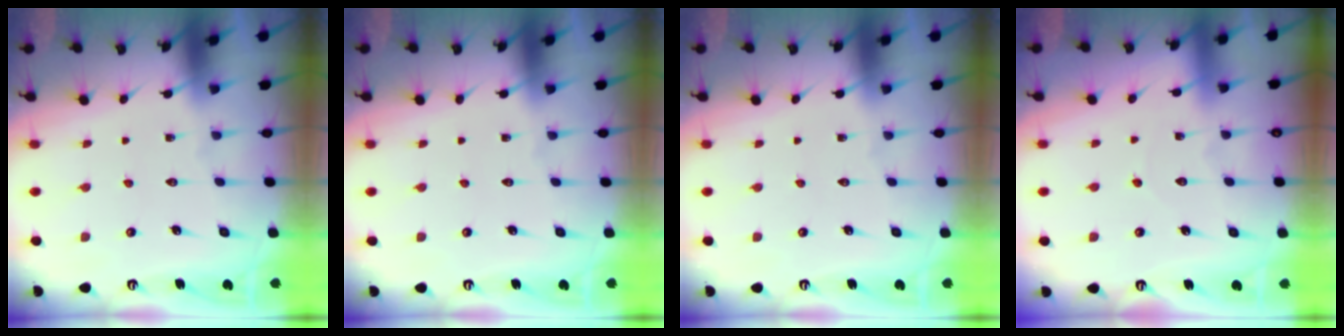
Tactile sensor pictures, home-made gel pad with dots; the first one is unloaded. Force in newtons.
{"total": 0.0}
{"total": 0.0}
{"total": 3.8, "press": 3.8, "slide": 0.4}